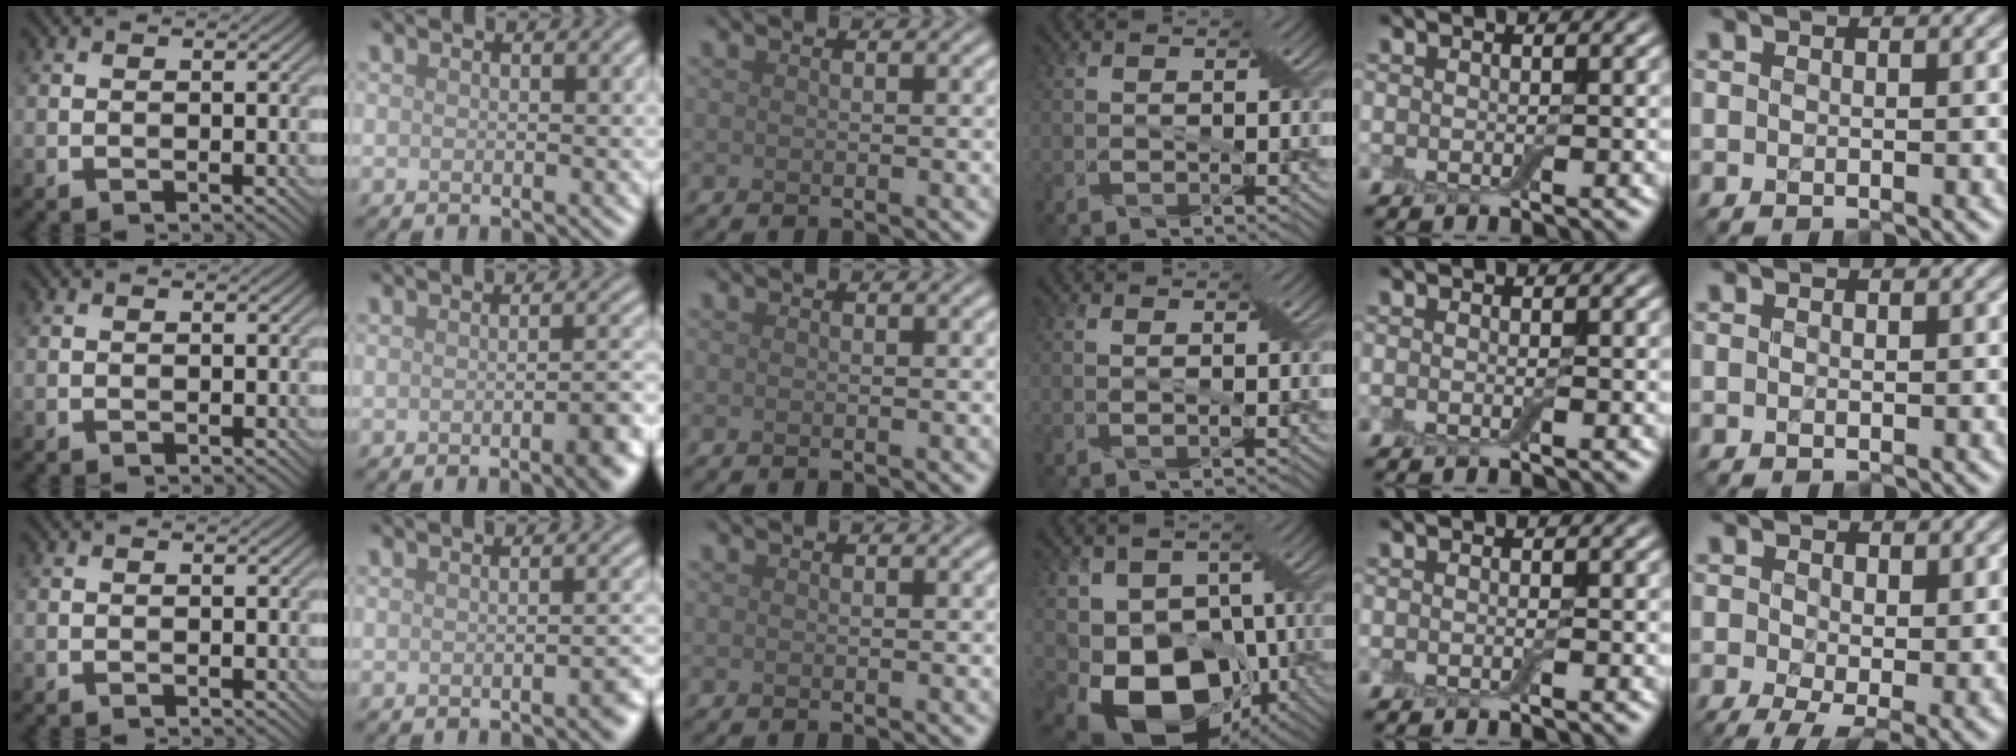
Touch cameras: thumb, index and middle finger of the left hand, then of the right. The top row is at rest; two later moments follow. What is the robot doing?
{"motion": "cut", "object": "cling film"}